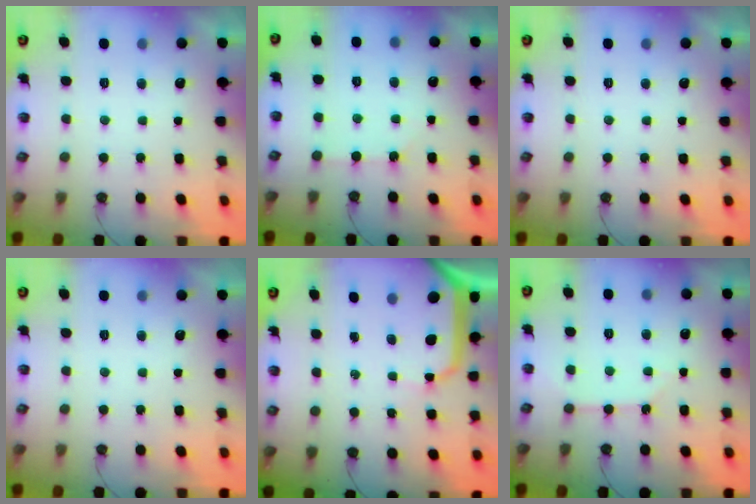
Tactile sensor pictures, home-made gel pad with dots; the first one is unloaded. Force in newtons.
{"total": 1.6, "press": 1.6, "slide": 0.3}
{"total": 0.0}
{"total": 0.0}
{"total": 10.0, "press": 9.9, "slide": 1.2}
{"total": 2.5, "press": 2.5, "slide": 0.4}